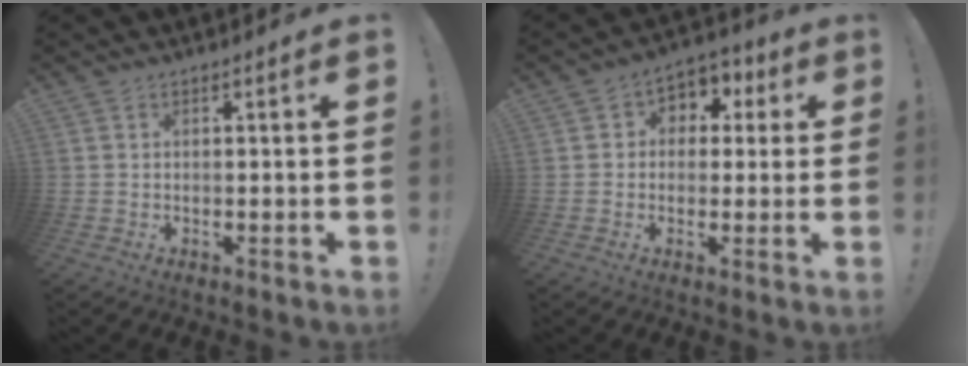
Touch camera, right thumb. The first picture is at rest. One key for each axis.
{"total": 6.2, "fx": -0.2, "fy": 5.7, "fz": 2.4, "tx": -0.028, "ty": 0.010, "tz": -0.001}